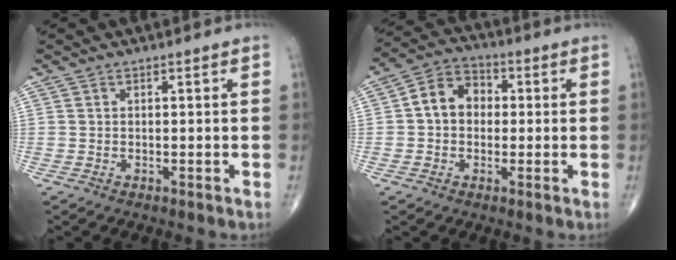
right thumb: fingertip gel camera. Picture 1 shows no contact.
{"total": 8.0, "force": [0.4, 6.3, 4.9], "torque": [-0.063, 0.025, -0.007]}